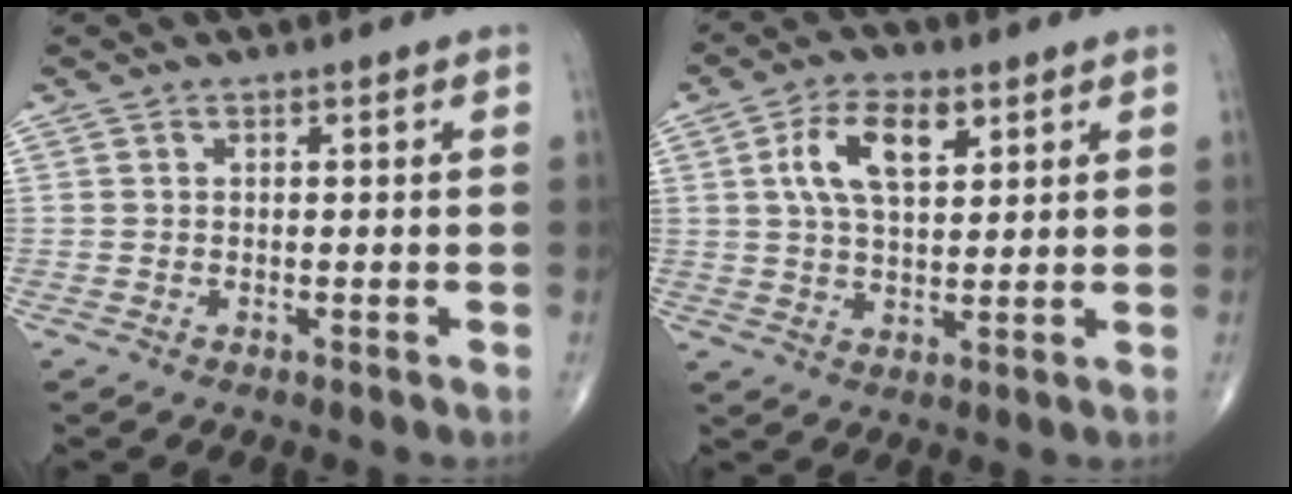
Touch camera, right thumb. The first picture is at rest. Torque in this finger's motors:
{"motor_torque": [-0.38, 0.76, 0.97, 0.42, 0.33]}